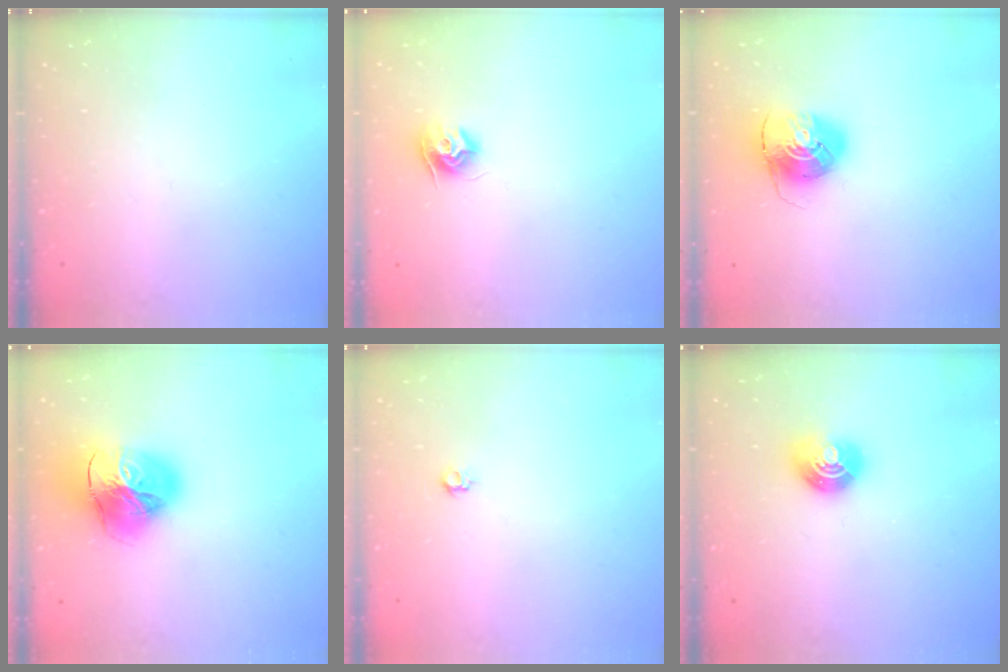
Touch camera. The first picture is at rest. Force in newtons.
{"total": 8.8, "press": 8.8, "slide": 0.2}
{"total": 10.3, "press": 10.3, "slide": 0.4}
{"total": 23.3, "press": 23.2, "slide": 2.4}
{"total": 4.0, "press": 3.9, "slide": 0.7}
{"total": 8.1, "press": 8.0, "slide": 1.1}